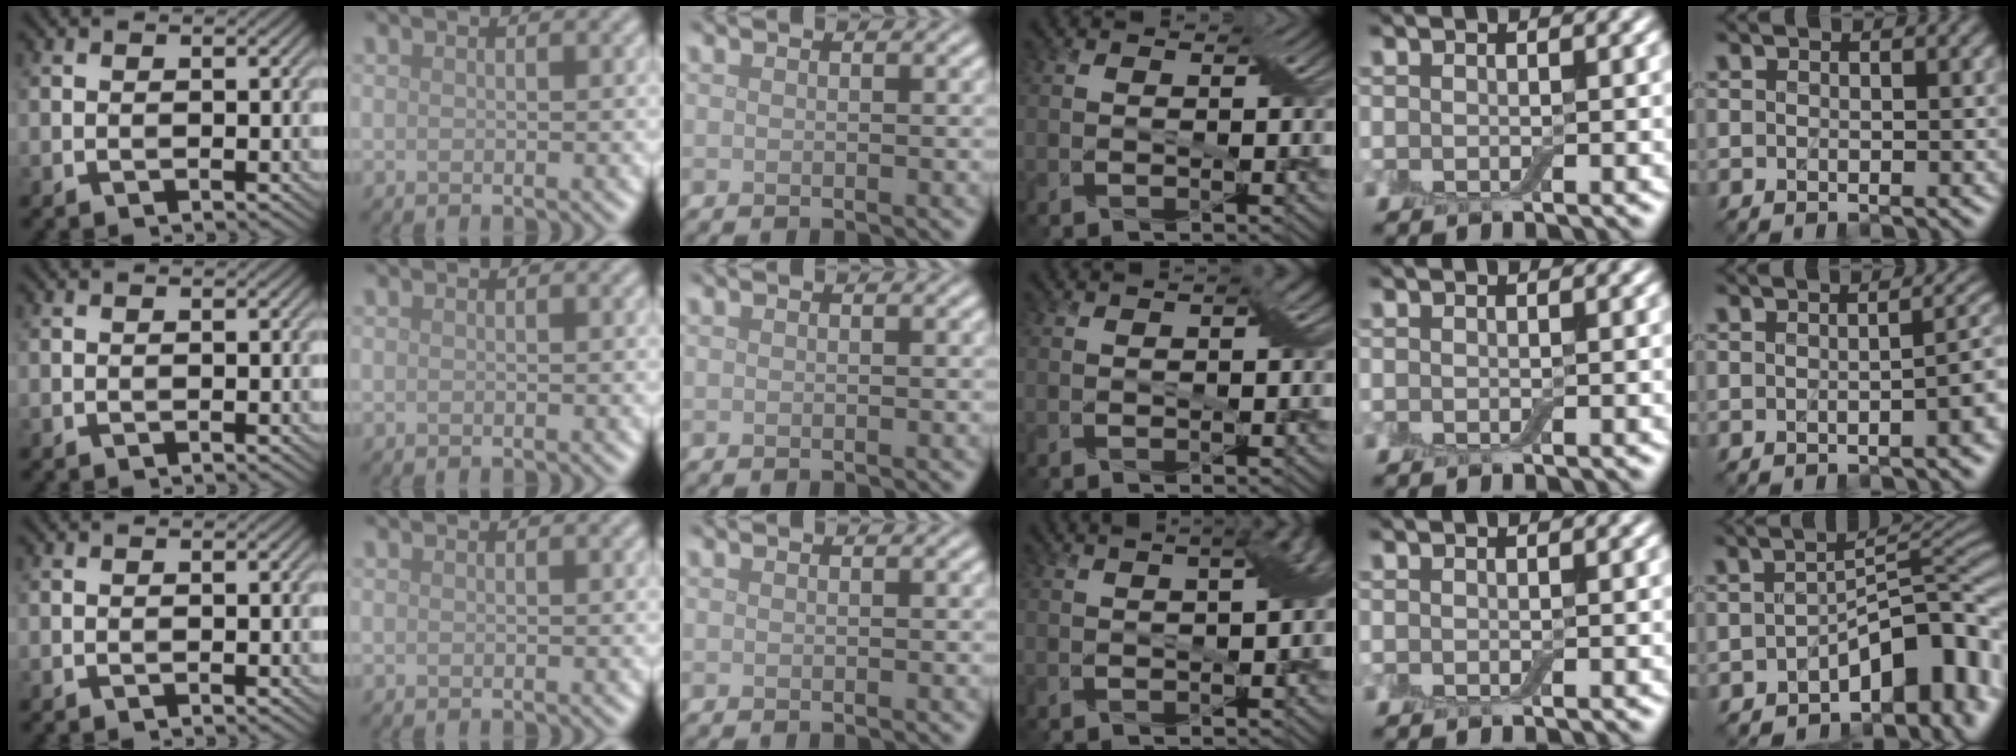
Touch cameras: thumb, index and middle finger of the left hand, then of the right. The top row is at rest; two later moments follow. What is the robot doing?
{"motion": "pour", "object": "bottle"}